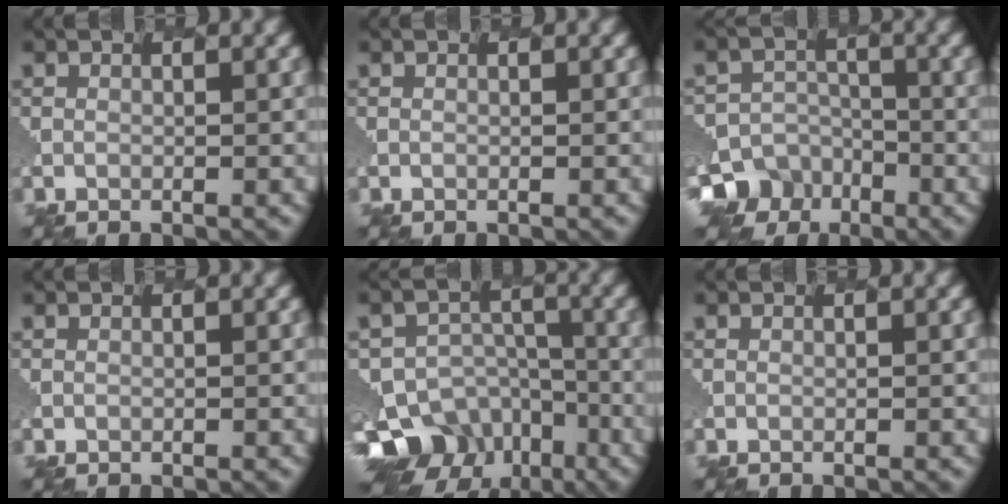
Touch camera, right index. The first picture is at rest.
{"total": 0.0}
{"total": 9.1, "force": [-6.5, 6.4, -0.2], "torque": [-0.001, -0.025, -0.111]}
{"total": 0.0}
{"total": 13.0, "force": [-9.0, 8.7, 3.5], "torque": [-0.071, -0.019, -0.117]}
{"total": 0.0}